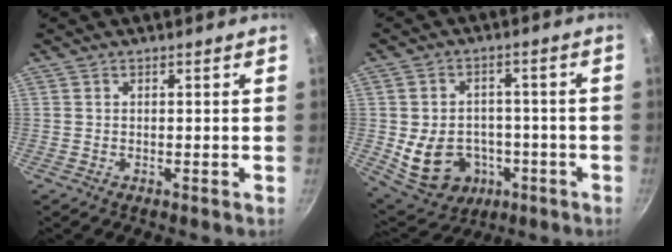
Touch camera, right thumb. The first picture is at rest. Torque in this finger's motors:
{"motor_torque": [-0.38, 0.77, 0.47, 0.58, 0.09]}